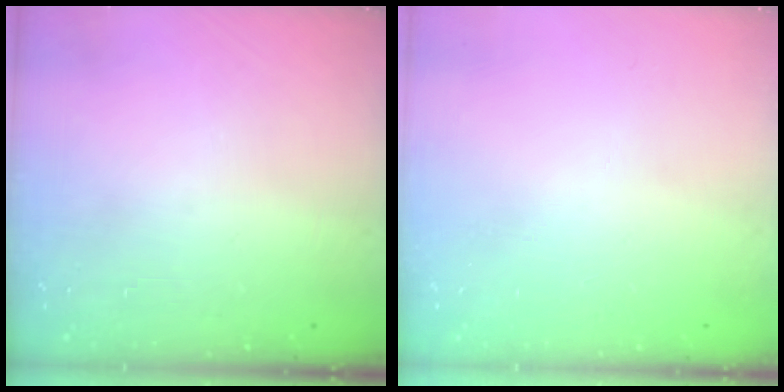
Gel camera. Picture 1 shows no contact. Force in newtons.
{"total": 0.0}